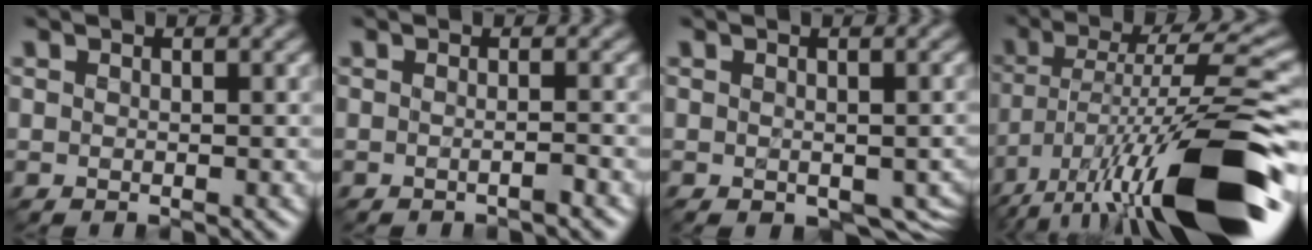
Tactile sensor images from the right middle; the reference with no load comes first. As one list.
[{"total": 0.8, "force": [-0.6, -0.4, 0.4], "torque": [-0.003, 0.001, -0.016]}, {"total": 4.4, "force": [-0.8, 2.9, 3.2], "torque": [-0.049, -0.020, -0.009]}, {"total": 15.1, "force": [-8.2, 2.2, 12.4], "torque": [-0.210, 0.007, -0.151]}]